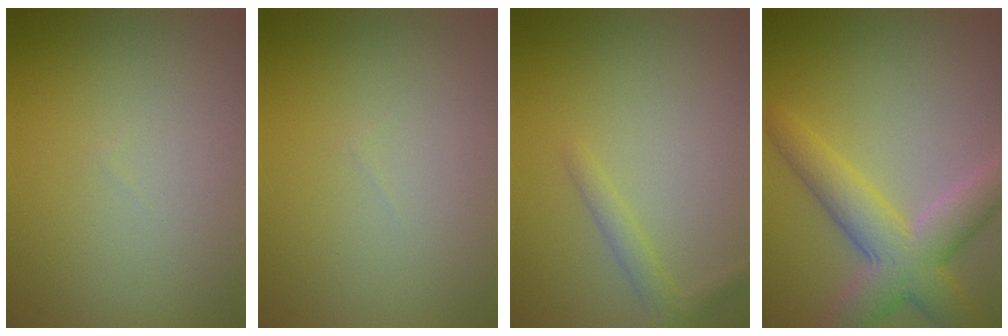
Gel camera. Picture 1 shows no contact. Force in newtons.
{"total": 0.0}
{"total": 1.6, "press": 1.6, "slide": 0.1}
{"total": 6.6, "press": 6.5, "slide": 0.3}